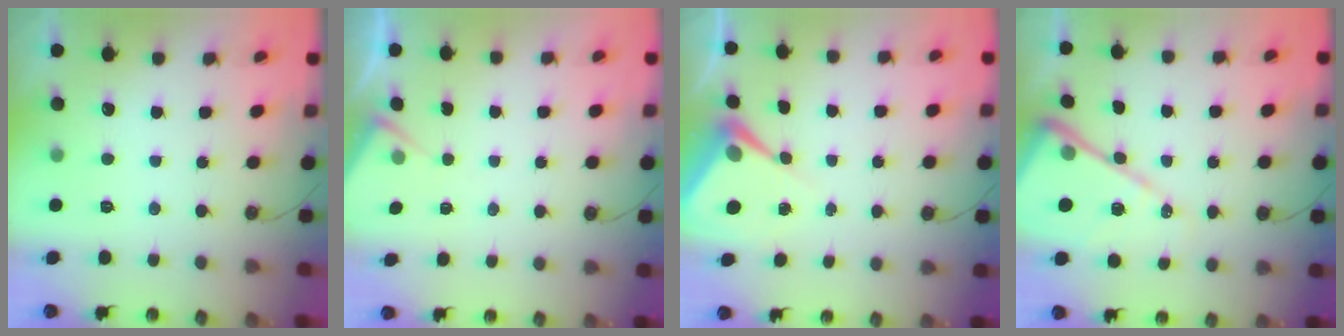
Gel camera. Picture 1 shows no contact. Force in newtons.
{"total": 5.1, "press": 5.1, "slide": 0.5}
{"total": 7.4, "press": 7.4, "slide": 0.4}
{"total": 14.7, "press": 14.6, "slide": 1.4}